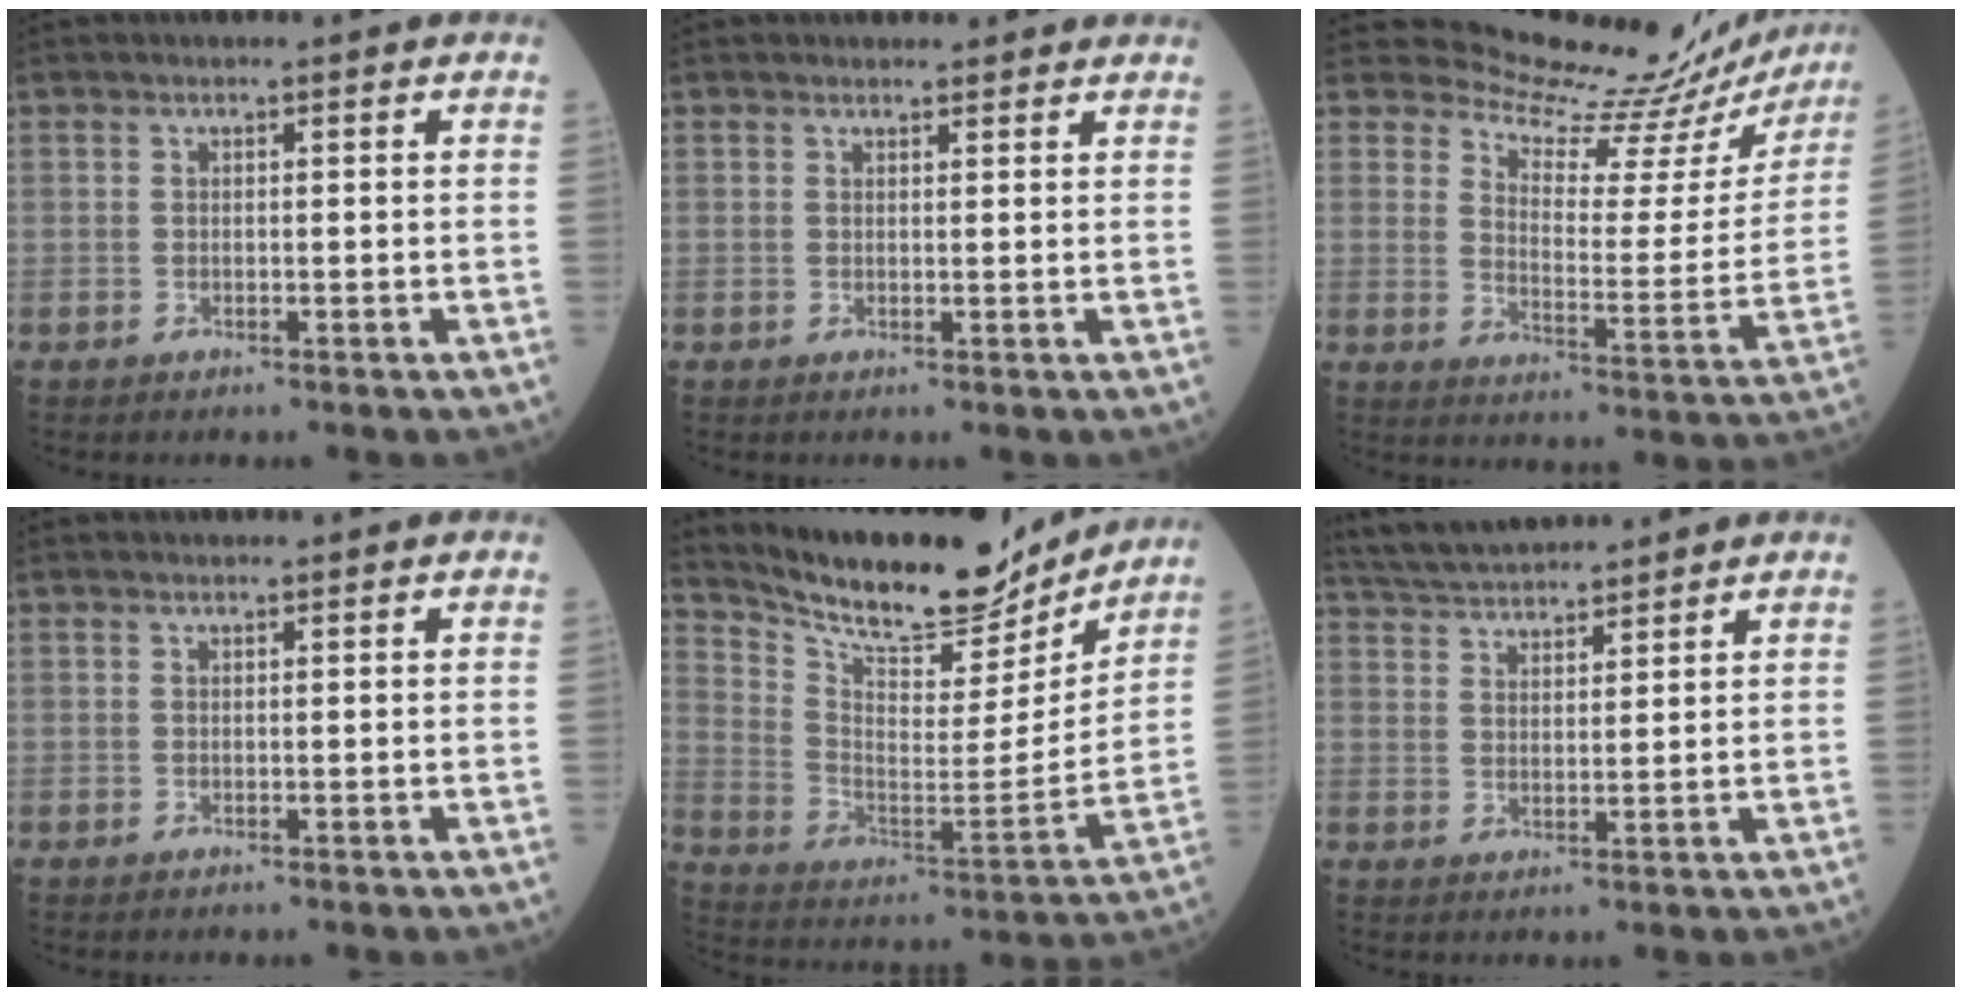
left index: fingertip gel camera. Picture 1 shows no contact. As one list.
[{"total": 2.4, "force": [2.1, 1.0, 0.2], "torque": [-0.005, 0.005, 0.020]}, {"total": 18.0, "force": [17.7, 2.4, 2.2], "torque": [-0.027, -0.102, 0.203]}, {"total": 0.0}, {"total": 19.1, "force": [17.5, 4.8, 6.2], "torque": [-0.122, -0.024, 0.272]}, {"total": 9.7, "force": [9.2, 1.2, 2.9], "torque": [-0.064, 0.028, 0.161]}]